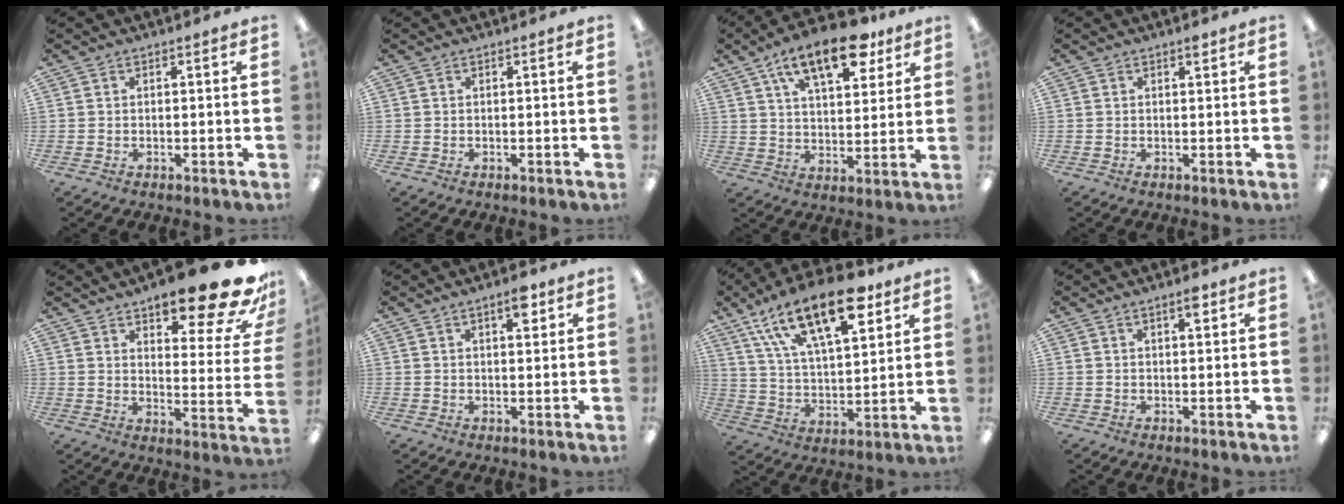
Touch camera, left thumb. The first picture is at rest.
{"total": 0.0}
{"total": 16.6, "force": [10.1, 7.2, 11.1], "torque": [-0.167, -0.039, 0.167]}
{"total": 1.2, "force": [0.9, 0.2, 0.8], "torque": [-0.009, -0.003, 0.013]}
{"total": 20.0, "force": [13.8, 6.1, 13.1], "torque": [-0.166, -0.100, 0.221]}
{"total": 4.7, "force": [2.8, 1.6, 3.4], "torque": [-0.041, -0.009, 0.040]}
{"total": 22.4, "force": [13.4, 9.6, 15.2], "torque": [-0.243, -0.059, 0.227]}
{"total": 2.9, "force": [1.8, 0.8, 2.2], "torque": [-0.031, -0.003, 0.027]}